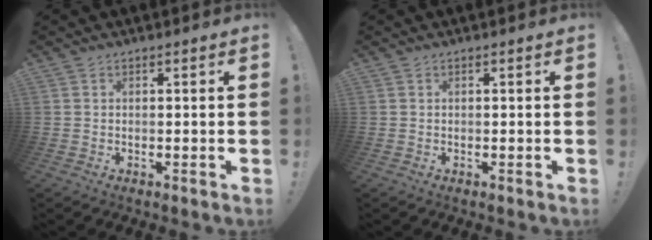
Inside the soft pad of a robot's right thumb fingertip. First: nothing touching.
{"total": 0.0}